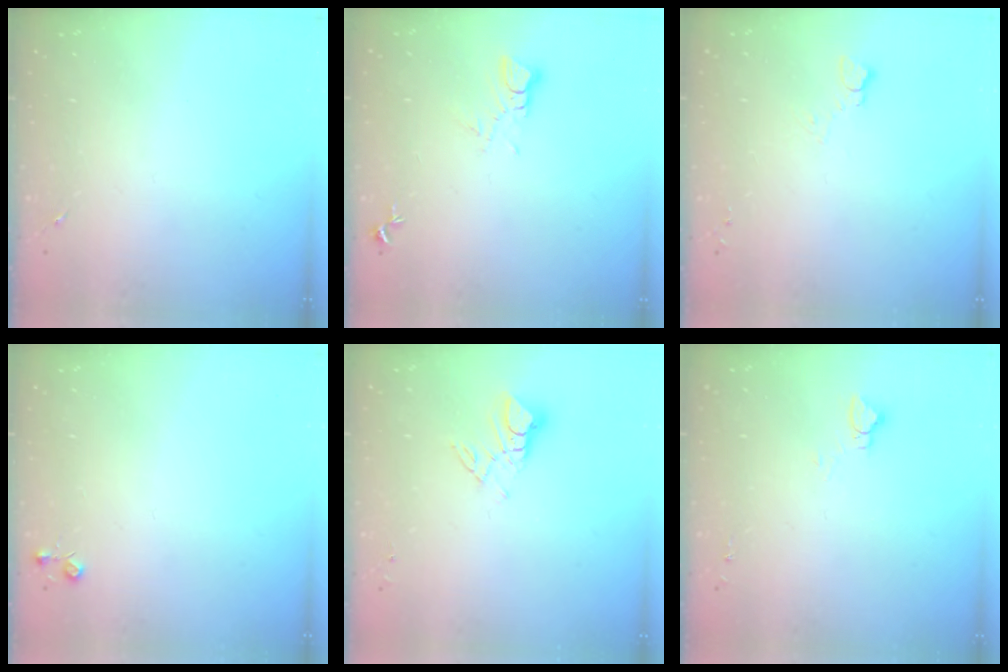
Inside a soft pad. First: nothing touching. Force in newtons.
{"total": 3.5, "press": 3.4, "slide": 0.3}
{"total": 3.8, "press": 3.7, "slide": 0.5}
{"total": 3.7, "press": 3.7, "slide": 0.5}
{"total": 6.8, "press": 6.8, "slide": 0.5}
{"total": 4.0, "press": 4.0, "slide": 0.4}